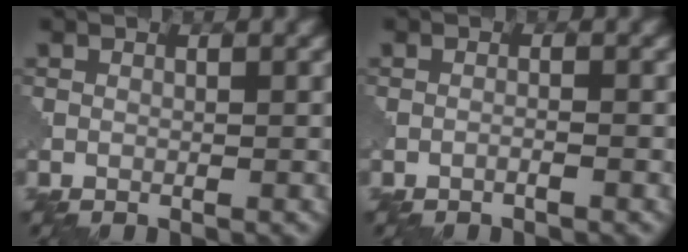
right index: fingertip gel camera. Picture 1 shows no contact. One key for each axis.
{"total": 0.9, "fx": -0.5, "fy": 0.1, "fz": 0.7, "tx": -0.014, "ty": 0.004, "tz": -0.018}